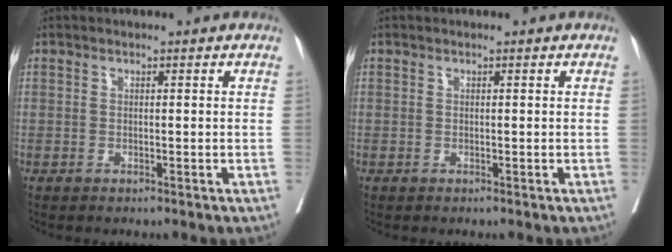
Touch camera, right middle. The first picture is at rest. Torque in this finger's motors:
{"motor_torque": [0.00, 0.00, 0.00, 0.00]}